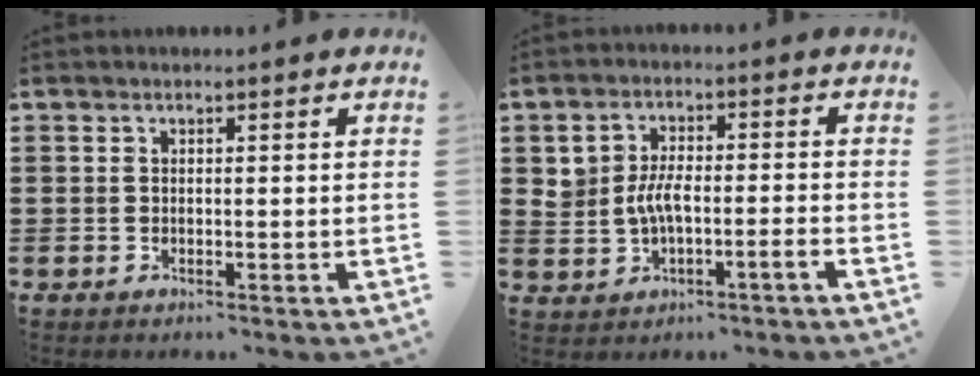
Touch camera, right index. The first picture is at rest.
{"total": 3.9, "force": [-0.9, 1.7, 3.4], "torque": [-0.072, 0.006, -0.021]}